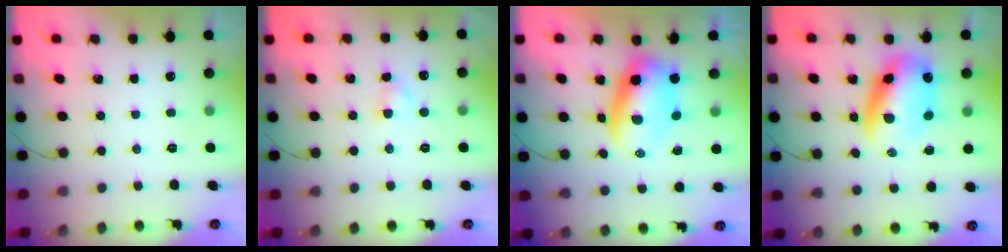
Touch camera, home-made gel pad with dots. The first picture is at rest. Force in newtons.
{"total": 2.6, "press": 2.3, "slide": 1.2}
{"total": 8.6, "press": 8.2, "slide": 2.5}
{"total": 10.9, "press": 10.7, "slide": 2.2}